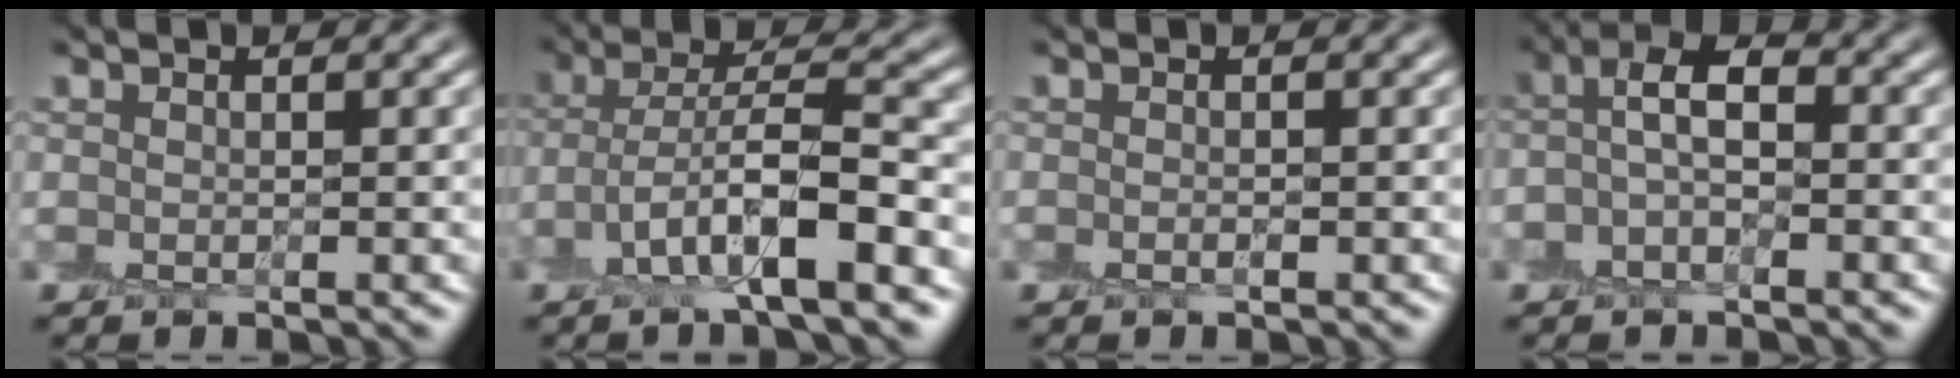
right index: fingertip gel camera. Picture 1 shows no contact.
{"total": 6.9, "force": [-2.9, 1.7, 6.0], "torque": [-0.113, 0.011, -0.054]}
{"total": 0.6, "force": [-0.3, 0.1, 0.5], "torque": [-0.011, -0.002, -0.006]}
{"total": 3.7, "force": [-0.3, 1.7, 3.2], "torque": [-0.062, 0.011, -0.014]}